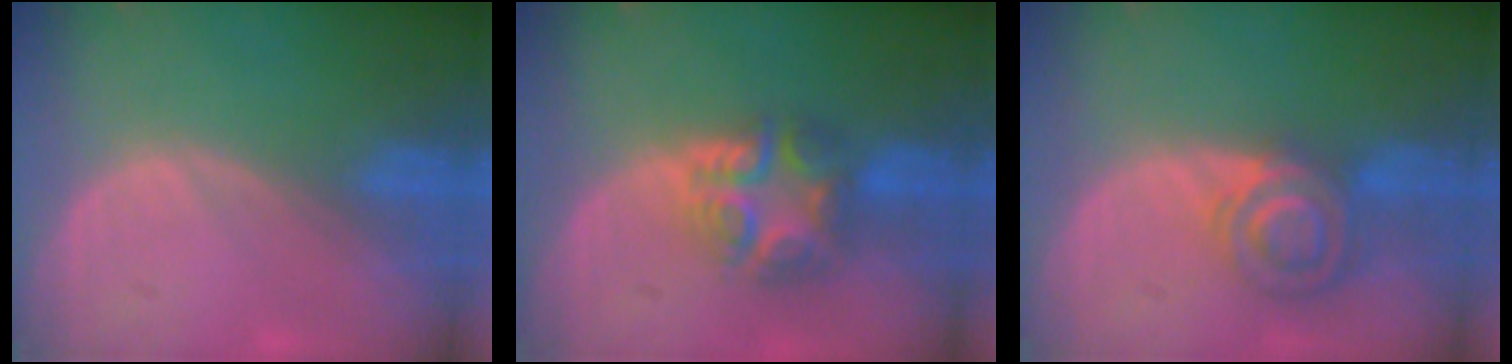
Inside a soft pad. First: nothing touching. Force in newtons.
{"total": 7.8, "press": 6.7, "slide": 4.1}
{"total": 7.3, "press": 6.1, "slide": 4.0}